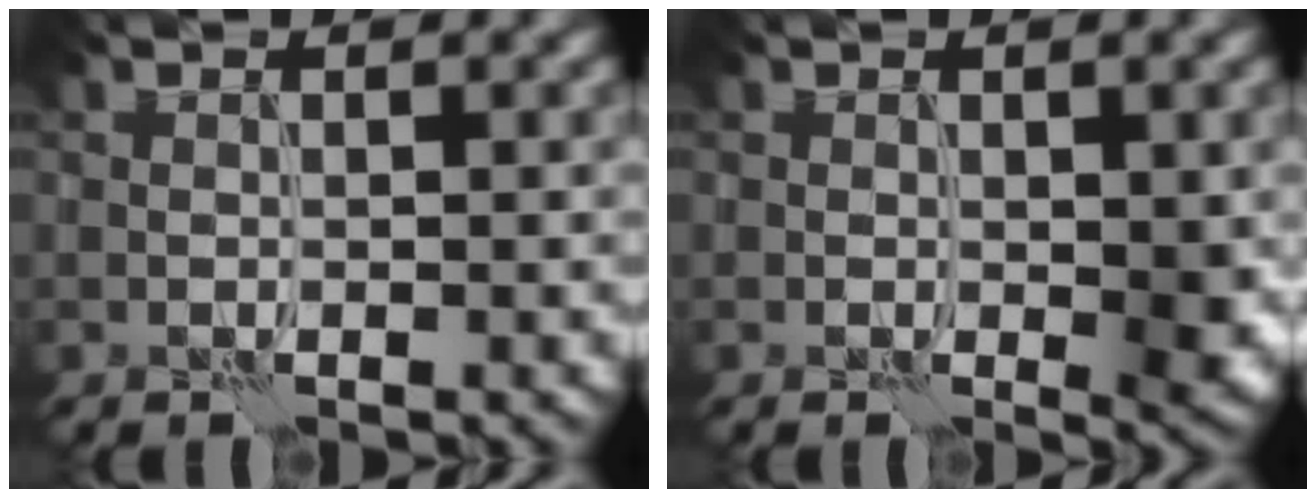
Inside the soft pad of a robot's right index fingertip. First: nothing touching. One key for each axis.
{"total": 2.2, "fx": -0.2, "fy": 1.0, "fz": 2.0, "tx": -0.026, "ty": -0.004, "tz": 0.000}